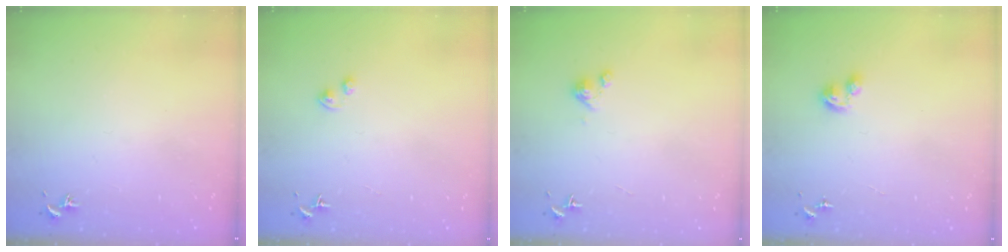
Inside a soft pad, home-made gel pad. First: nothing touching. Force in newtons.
{"total": 1.5, "press": 1.5, "slide": 0.4}
{"total": 3.3, "press": 3.3, "slide": 0.3}
{"total": 4.2, "press": 4.2, "slide": 0.4}